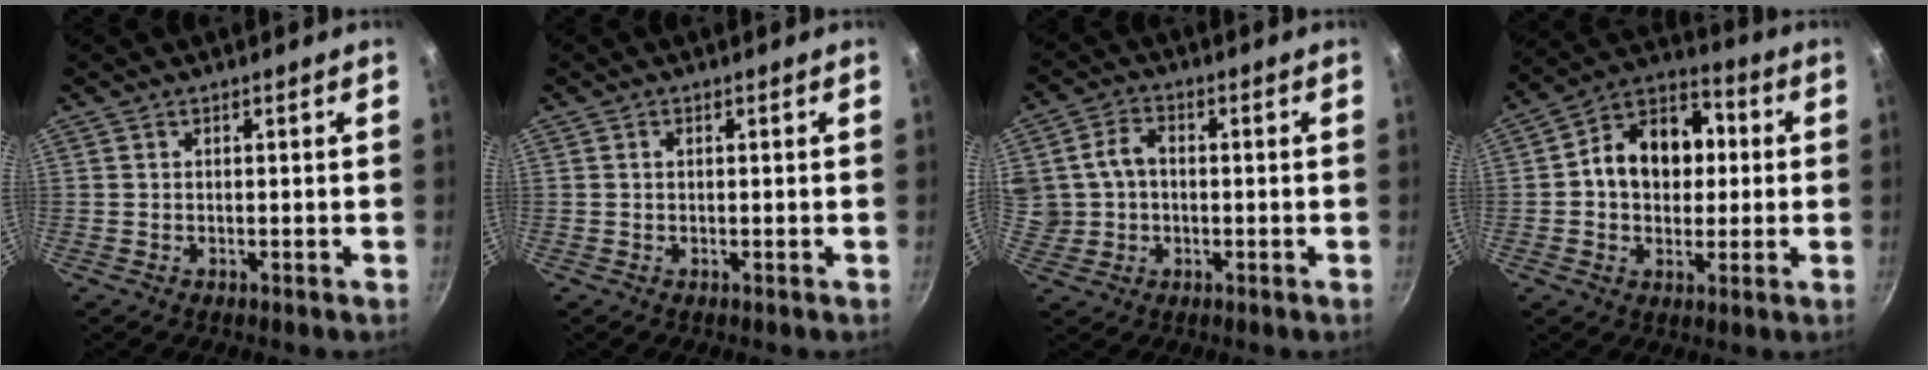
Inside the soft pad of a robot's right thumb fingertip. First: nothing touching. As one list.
[{"total": 0.5, "force": [0.1, 0.4, 0.3], "torque": [-0.004, 0.003, 0.002]}, {"total": 8.1, "force": [0.5, 6.8, 4.4], "torque": [-0.072, 0.016, 0.012]}, {"total": 14.8, "force": [1.2, 11.2, 9.6], "torque": [-0.115, 0.025, 0.000]}]